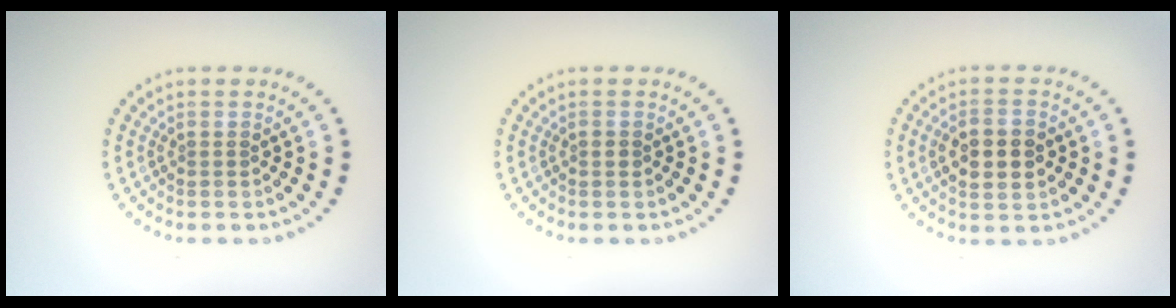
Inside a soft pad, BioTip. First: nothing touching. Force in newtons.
{"total": 0.8, "press": 0.8, "slide": 0.1}
{"total": 4.0, "press": 4.0, "slide": 0.1}